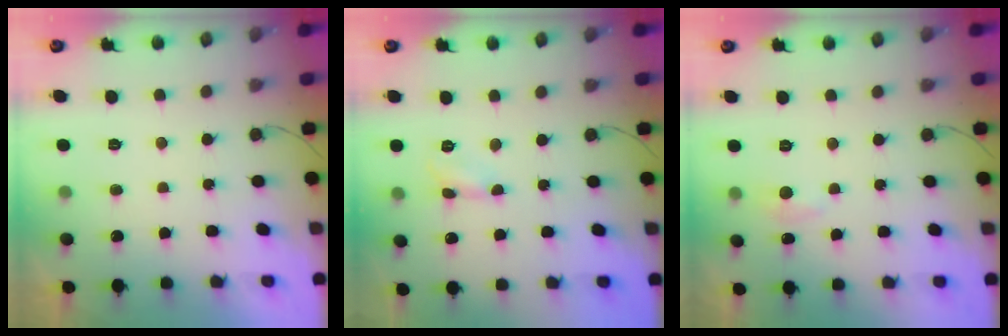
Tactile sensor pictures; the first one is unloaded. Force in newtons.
{"total": 3.2, "press": 3.2, "slide": 0.3}
{"total": 4.7, "press": 4.6, "slide": 0.8}